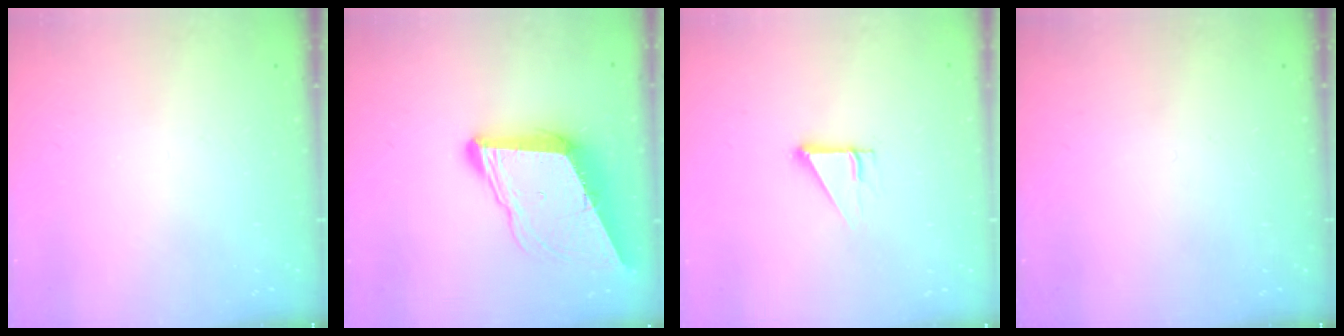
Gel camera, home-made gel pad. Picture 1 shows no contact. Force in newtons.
{"total": 11.1, "press": 10.6, "slide": 3.3}
{"total": 2.7, "press": 2.7, "slide": 0.1}
{"total": 0.0}